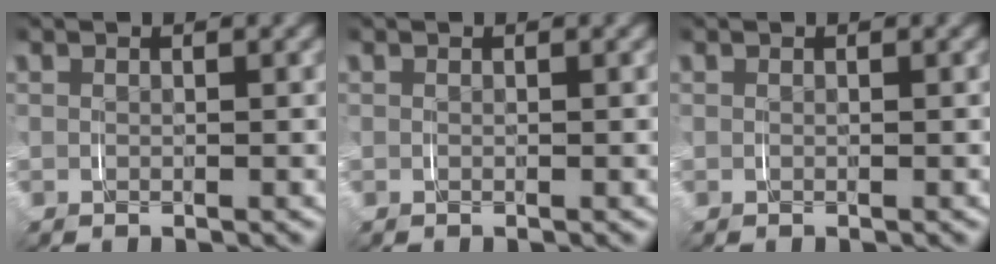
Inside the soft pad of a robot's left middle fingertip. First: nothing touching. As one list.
[{"total": 0.0}, {"total": 0.0}]